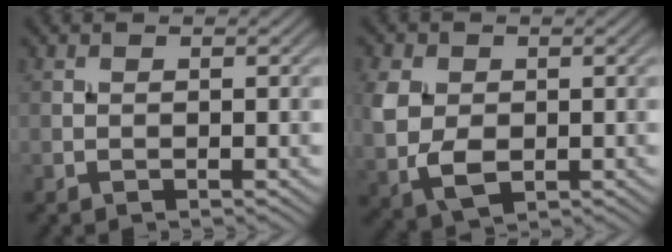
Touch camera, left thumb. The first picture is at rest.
{"total": 6.1, "force": [0.0, 4.4, 4.1], "torque": [-0.106, -0.007, -0.001]}